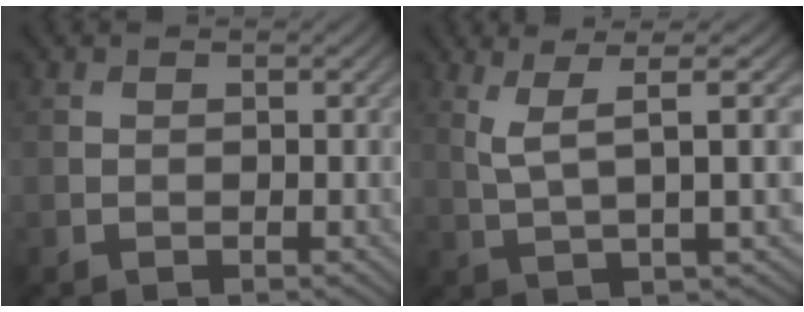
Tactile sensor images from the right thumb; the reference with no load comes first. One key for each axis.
{"total": 6.6, "fx": 2.5, "fy": 1.1, "fz": 6.0, "tx": -0.111, "ty": 0.017, "tz": 0.049}